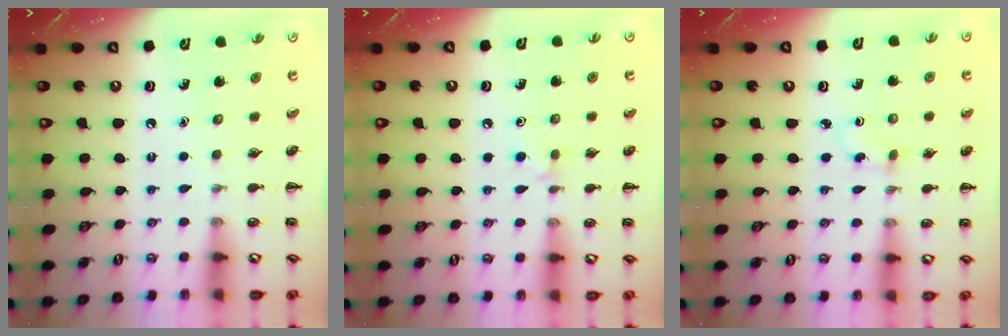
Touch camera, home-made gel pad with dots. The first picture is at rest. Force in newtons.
{"total": 3.8, "press": 3.6, "slide": 1.4}
{"total": 1.9, "press": 1.6, "slide": 0.9}